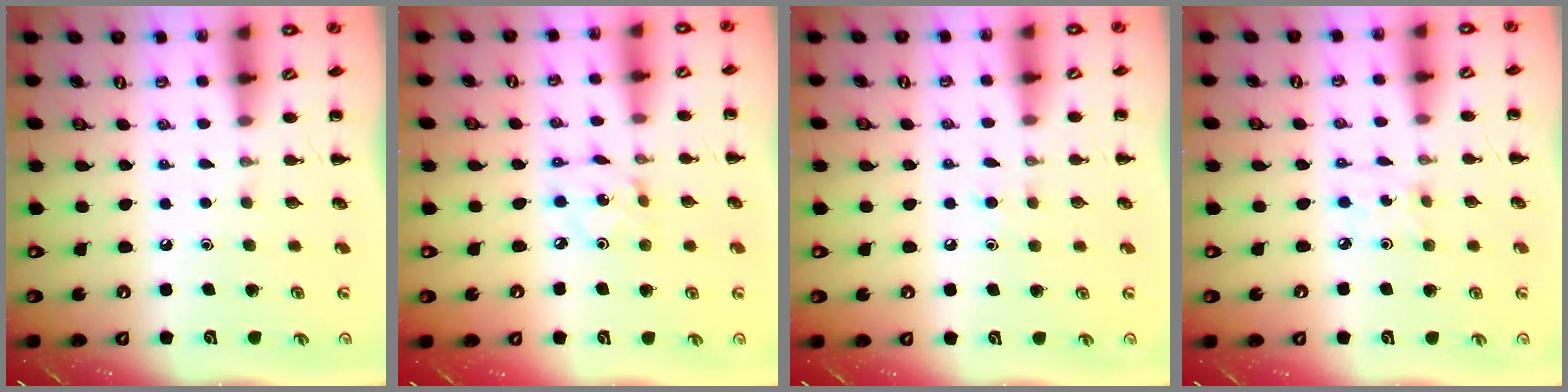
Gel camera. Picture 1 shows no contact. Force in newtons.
{"total": 2.2, "press": 2.2, "slide": 0.4}
{"total": 3.7, "press": 3.5, "slide": 1.2}
{"total": 2.5, "press": 2.3, "slide": 0.9}